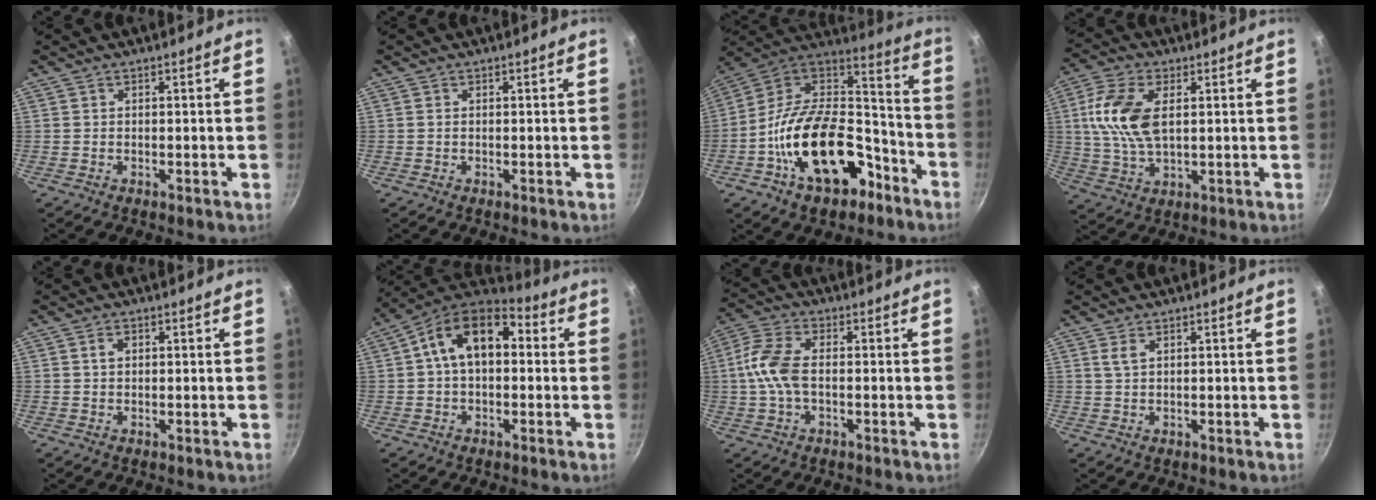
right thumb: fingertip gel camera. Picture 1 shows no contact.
{"total": 0.0}
{"total": 25.6, "force": [-10.4, 15.3, 17.7], "torque": [-0.262, 0.084, -0.164]}
{"total": 11.8, "force": [2.3, 6.4, 9.7], "torque": [-0.192, 0.002, 0.042]}
{"total": 1.6, "force": [0.5, 1.1, 1.0], "torque": [-0.014, 0.005, 0.007]}
{"total": 14.2, "force": [2.0, 9.0, 10.9], "torque": [-0.151, 0.036, 0.011]}
{"total": 8.6, "force": [-0.4, 4.7, 7.2], "torque": [-0.154, 0.021, -0.020]}
{"total": 1.3, "force": [0.6, 0.5, 1.1], "torque": [-0.023, 0.000, 0.014]}